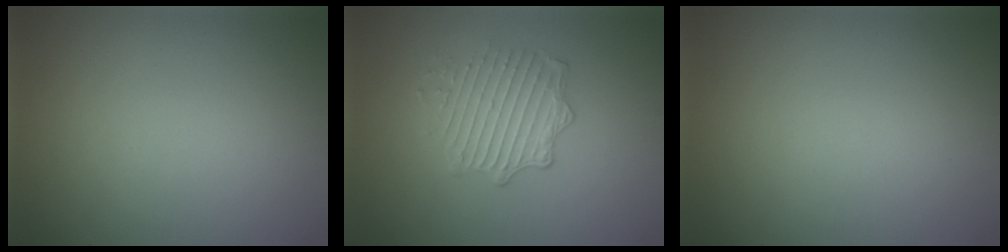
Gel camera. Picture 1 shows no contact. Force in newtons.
{"total": 2.6, "press": 2.0, "slide": 1.6}
{"total": 0.0}